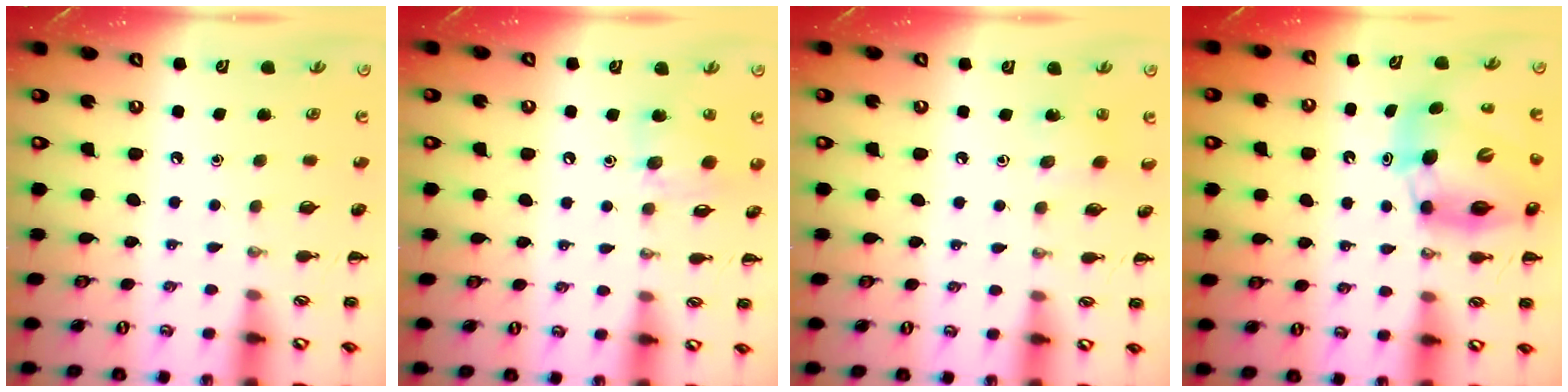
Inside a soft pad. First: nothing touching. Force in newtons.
{"total": 10.2, "press": 10.0, "slide": 2.2}
{"total": 2.4, "press": 2.2, "slide": 0.7}
{"total": 12.9, "press": 12.4, "slide": 3.6}